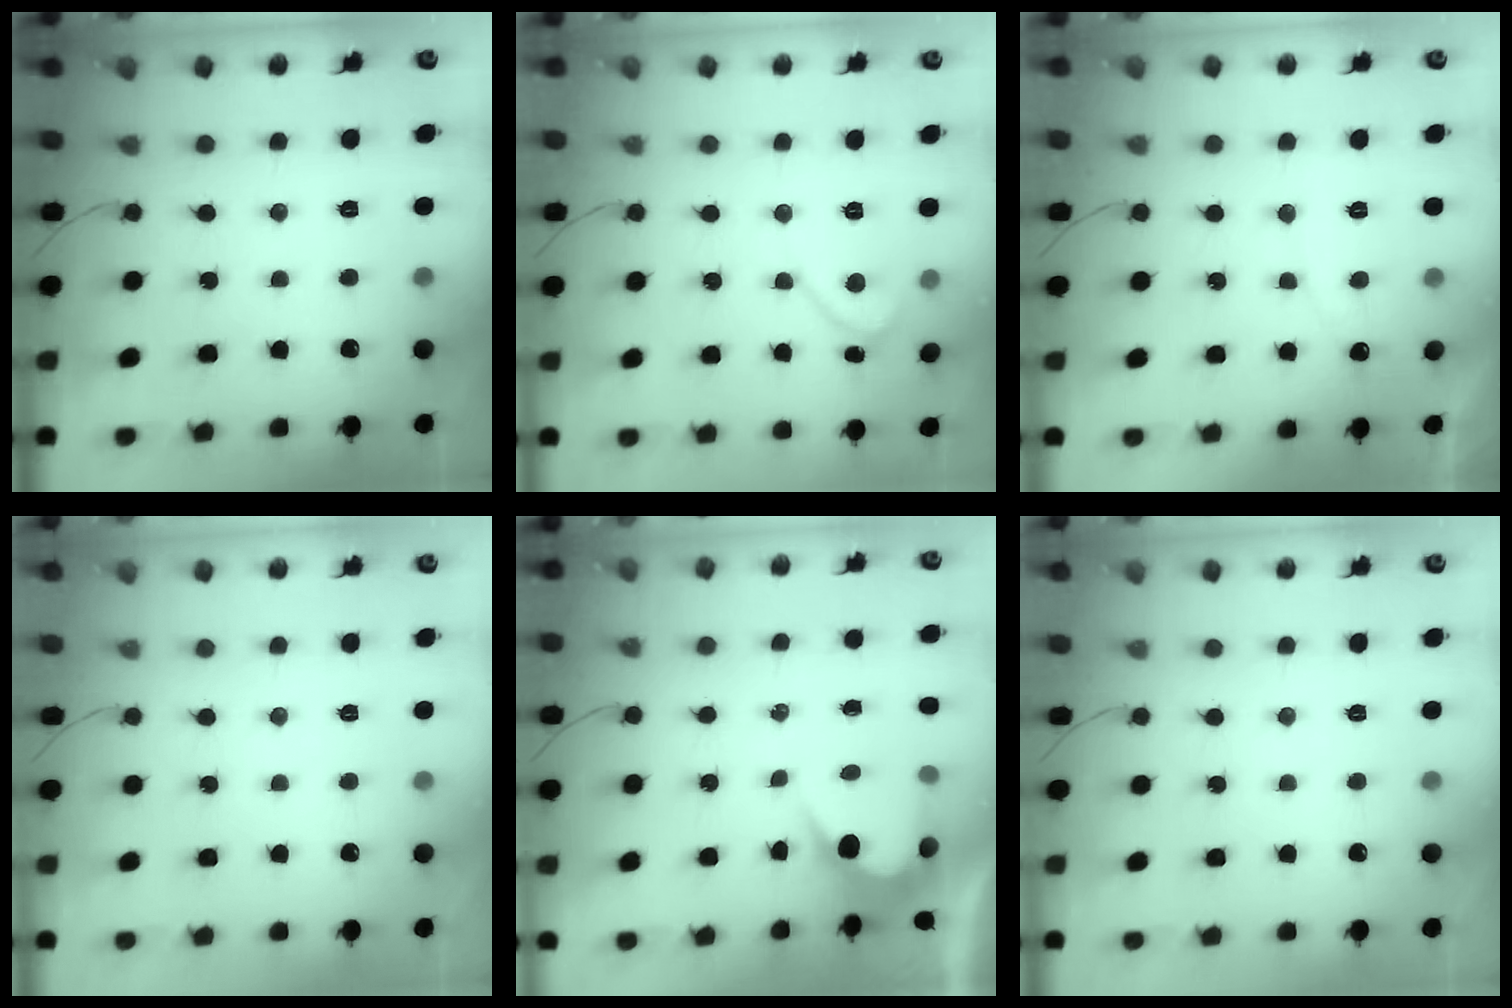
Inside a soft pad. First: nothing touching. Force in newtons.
{"total": 2.2, "press": 2.2, "slide": 0.2}
{"total": 4.9, "press": 4.8, "slide": 0.3}
{"total": 0.0}
{"total": 4.3, "press": 4.3, "slide": 0.3}
{"total": 0.0}